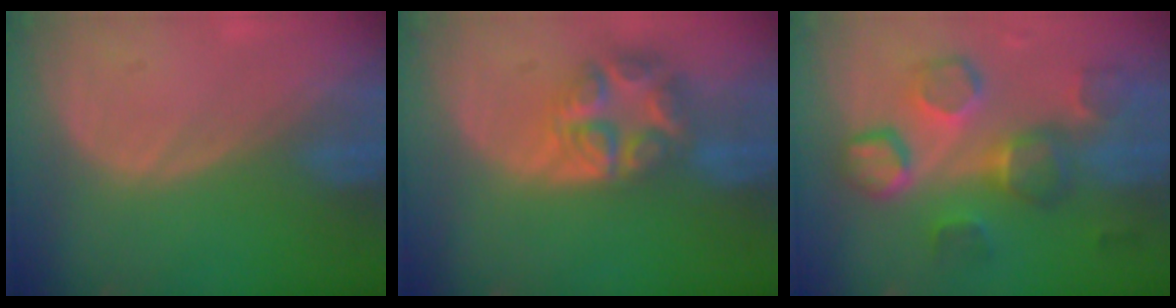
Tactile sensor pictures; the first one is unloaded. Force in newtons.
{"total": 8.2, "press": 7.2, "slide": 4.1}
{"total": 9.6, "press": 9.5, "slide": 0.9}